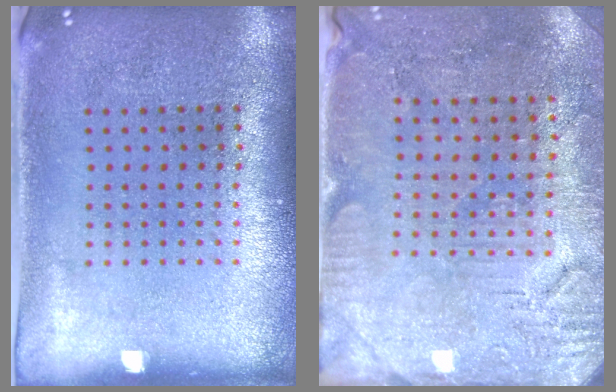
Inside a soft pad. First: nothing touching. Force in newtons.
{"total": 3.0, "press": 2.9, "slide": 0.8}